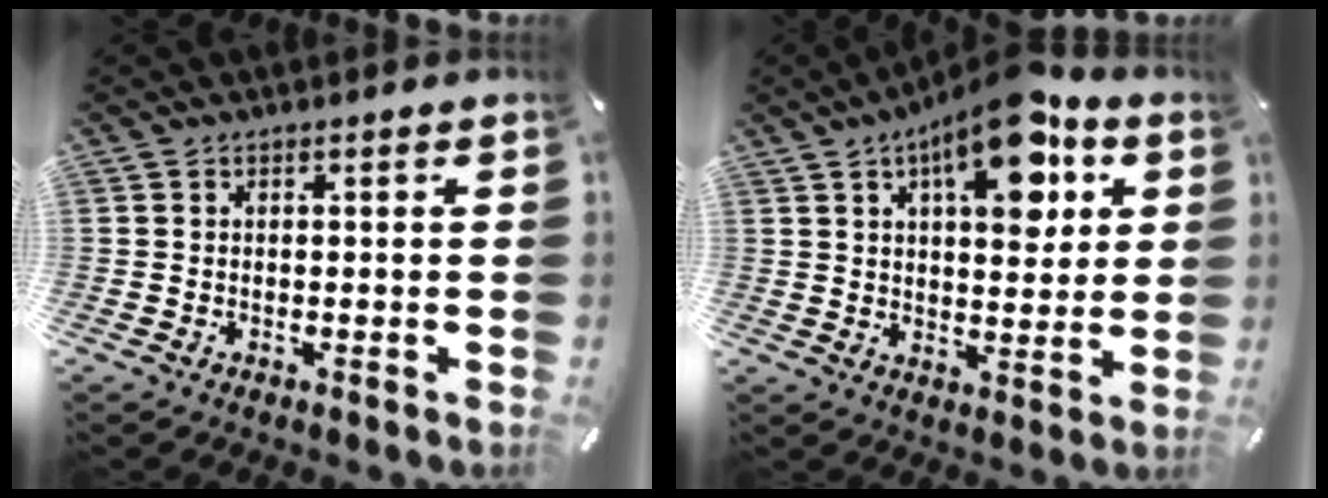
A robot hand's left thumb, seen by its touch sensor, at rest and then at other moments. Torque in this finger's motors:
{"motor_torque": [1.03, 0.69, 2.11, -0.66, 0.24]}